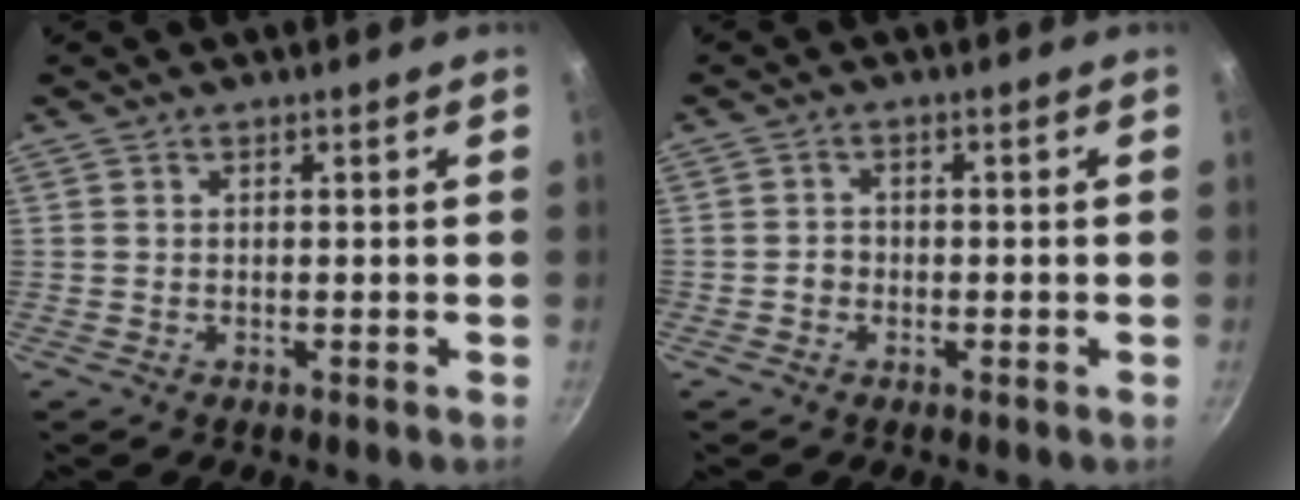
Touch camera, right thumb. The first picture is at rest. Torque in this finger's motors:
{"motor_torque": [0.07, 0.04, 0.30, -0.12, 0.01]}